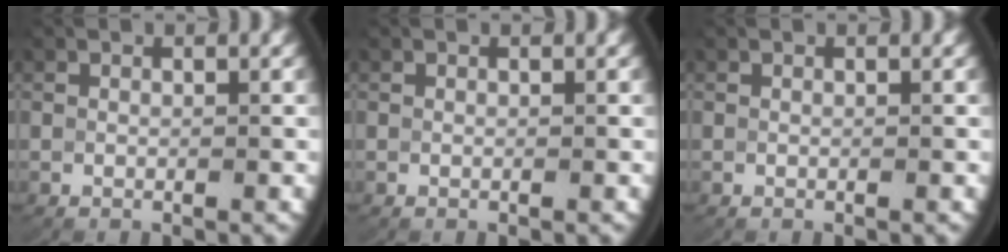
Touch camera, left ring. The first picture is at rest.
{"total": 0.0}
{"total": 0.0}